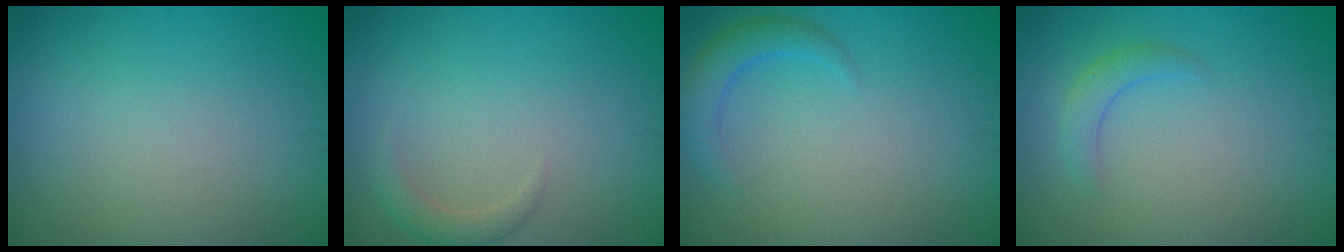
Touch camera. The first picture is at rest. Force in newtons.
{"total": 1.5, "press": 1.5, "slide": 0.2}
{"total": 2.4, "press": 2.4, "slide": 0.2}
{"total": 1.6, "press": 1.6, "slide": 0.1}